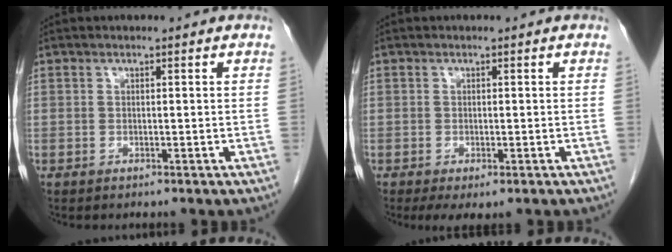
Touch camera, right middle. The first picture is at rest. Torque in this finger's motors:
{"motor_torque": [0.79, -0.50, 0.03, 0.05]}